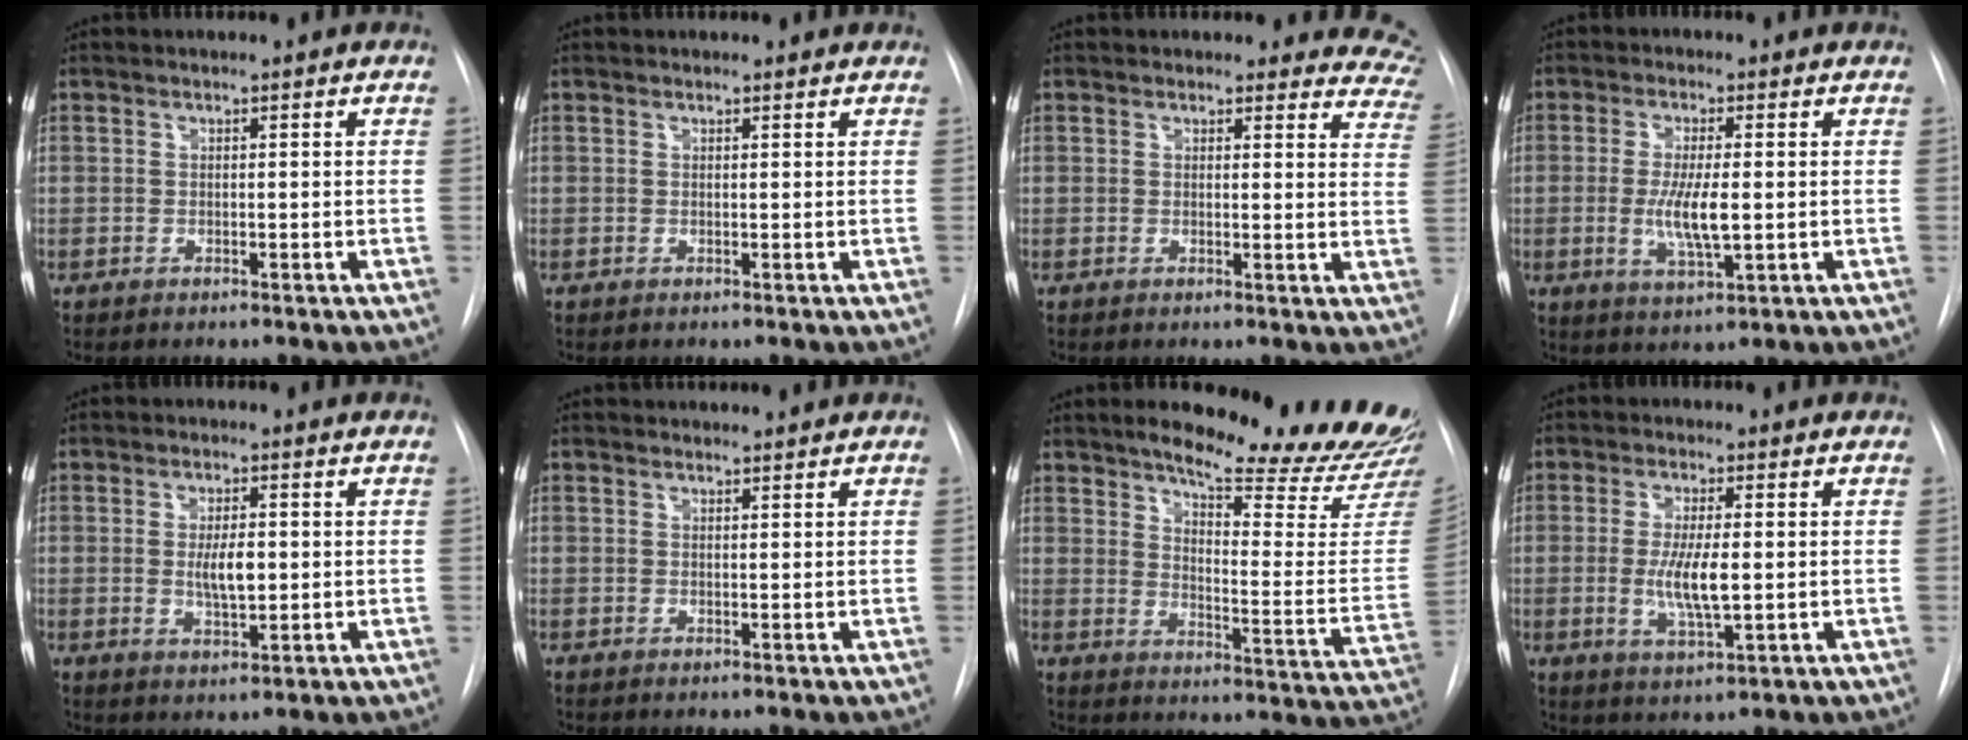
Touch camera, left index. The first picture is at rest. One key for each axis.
{"total": 0.8, "fx": 0.8, "fy": 0.3, "fz": 0.0, "tx": -0.005, "ty": 0.000, "tz": 0.006}
{"total": 11.5, "fx": 10.7, "fy": 4.1, "fz": 0.8, "tx": 0.051, "ty": -0.061, "tz": 0.065}
{"total": 6.5, "fx": -0.5, "fy": 1.4, "fz": 6.3, "tx": -0.126, "ty": -0.016, "tz": -0.009}
{"total": 4.5, "fx": 0.0, "fy": 1.6, "fz": 4.2, "tx": -0.074, "ty": -0.007, "tz": 0.003}
{"total": 1.9, "fx": 1.9, "fy": 0.3, "fz": 0.0, "tx": -0.005, "ty": 0.009, "tz": 0.027}
{"total": 21.7, "fx": 19.6, "fy": 1.5, "fz": 9.2, "tx": -0.123, "ty": -0.111, "tz": 0.240}
{"total": 6.4, "fx": -0.4, "fy": 1.4, "fz": 6.2, "tx": -0.124, "ty": -0.015, "tz": -0.006}